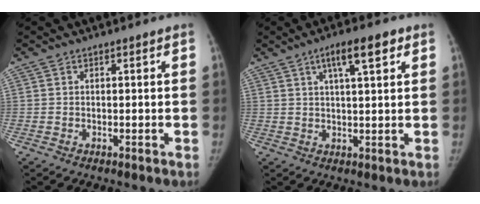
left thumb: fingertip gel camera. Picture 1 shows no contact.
{"total": 7.2, "force": [3.6, 1.9, 6.0], "torque": [-0.091, -0.003, 0.056]}